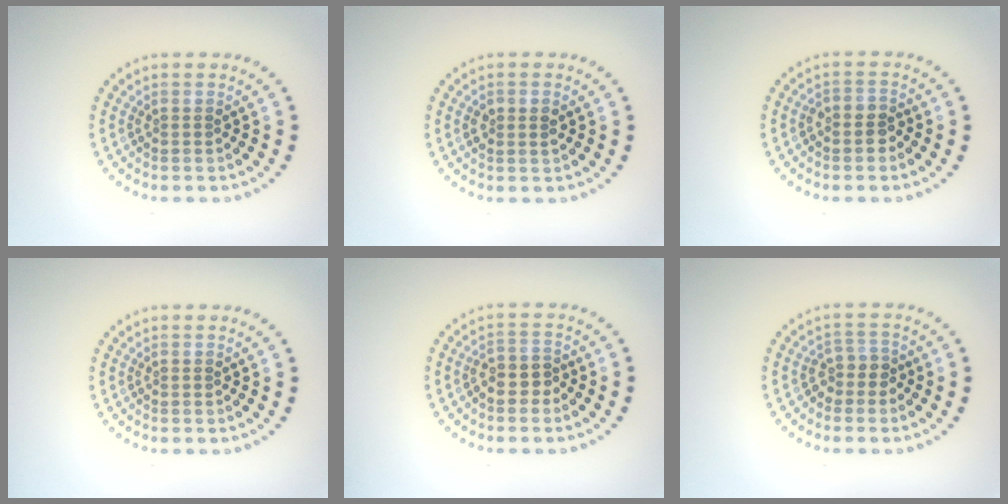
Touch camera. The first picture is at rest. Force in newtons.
{"total": 1.6, "press": 1.5, "slide": 0.4}
{"total": 1.9, "press": 1.7, "slide": 0.8}
{"total": 0.0}
{"total": 2.3, "press": 2.1, "slide": 0.9}
{"total": 1.9, "press": 1.5, "slide": 1.2}